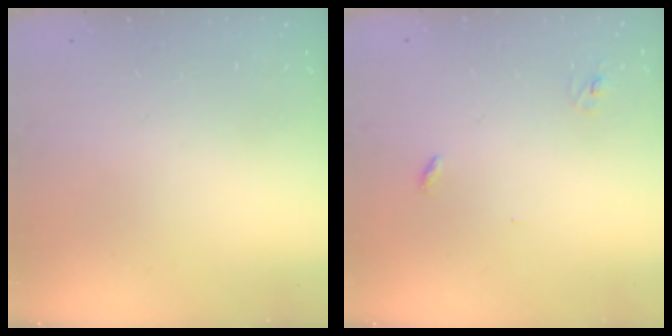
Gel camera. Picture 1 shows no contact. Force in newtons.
{"total": 2.8, "press": 2.8, "slide": 0.3}